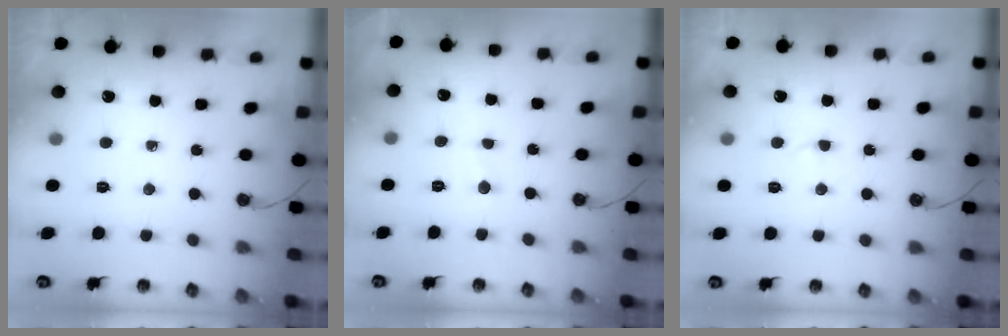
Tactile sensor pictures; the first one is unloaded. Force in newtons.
{"total": 1.7, "press": 1.6, "slide": 0.6}
{"total": 2.4, "press": 2.4, "slide": 0.4}